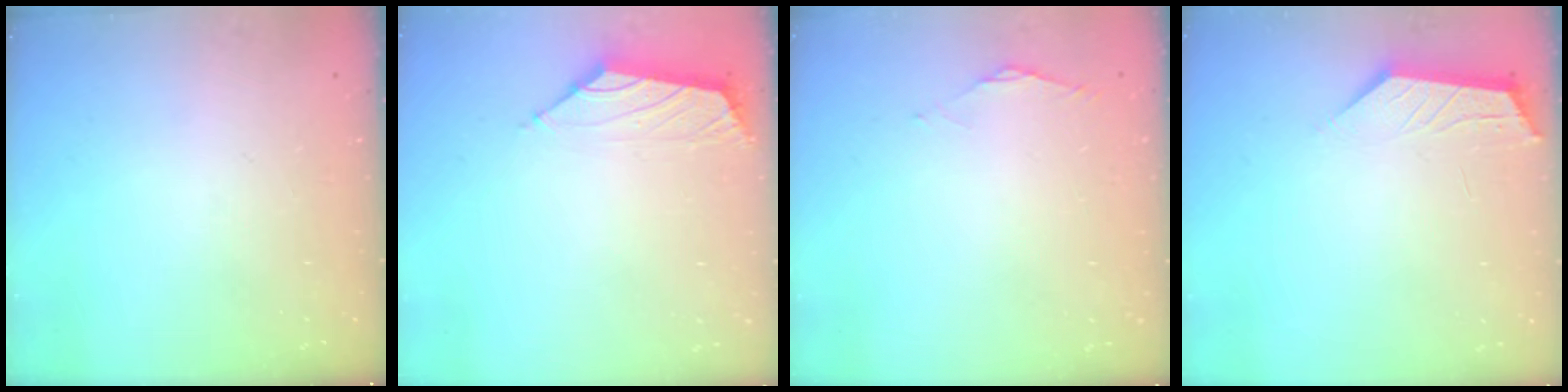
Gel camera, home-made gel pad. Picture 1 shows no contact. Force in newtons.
{"total": 1.6, "press": 1.5, "slide": 0.6}
{"total": 1.3, "press": 1.3, "slide": 0.3}
{"total": 2.1, "press": 2.1, "slide": 0.3}